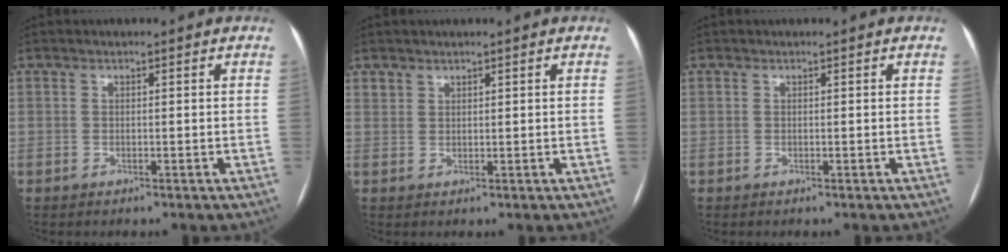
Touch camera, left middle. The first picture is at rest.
{"total": 1.0, "force": [1.0, 0.3, 0.0], "torque": [0.003, 0.001, 0.019]}
{"total": 0.0}